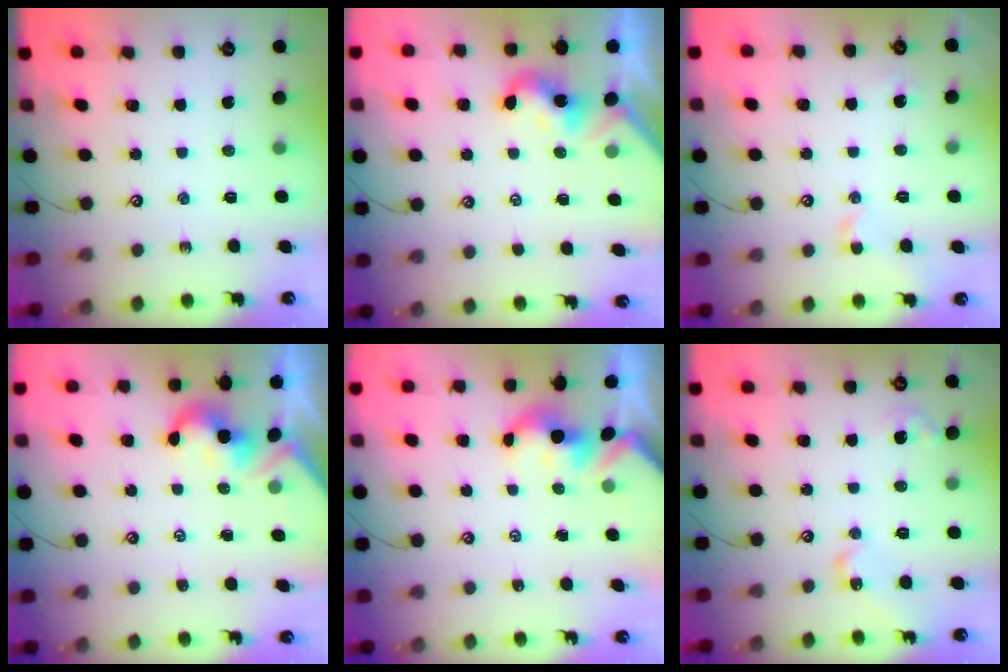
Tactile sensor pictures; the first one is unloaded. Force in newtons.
{"total": 0.0}
{"total": 1.3, "press": 1.2, "slide": 0.4}
{"total": 2.1, "press": 2.1, "slide": 0.4}
{"total": 1.7, "press": 1.7, "slide": 0.2}
{"total": 7.6, "press": 7.5, "slide": 0.7}